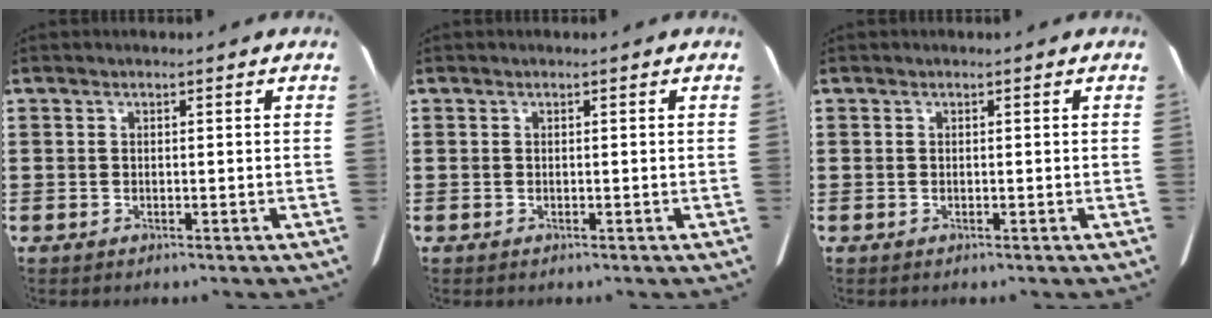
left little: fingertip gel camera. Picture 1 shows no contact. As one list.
[{"total": 0.0}, {"total": 0.0}]